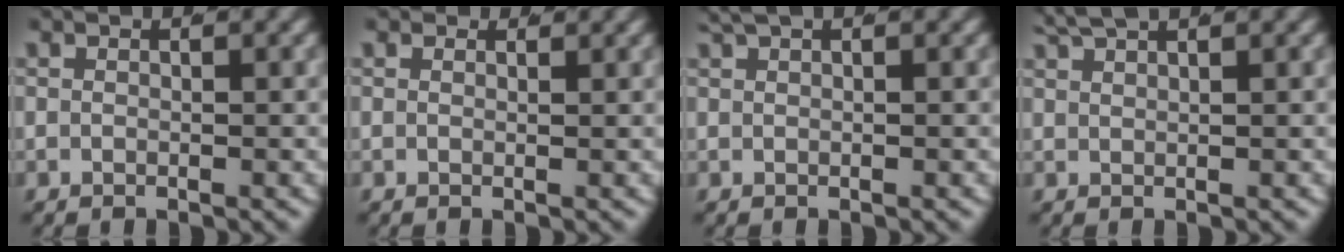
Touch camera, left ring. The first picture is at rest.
{"total": 0.7, "force": [0.6, 0.1, 0.1], "torque": [0.001, -0.005, 0.012]}
{"total": 1.3, "force": [1.1, -0.3, 0.6], "torque": [-0.010, 0.004, 0.021]}
{"total": 2.4, "force": [2.2, -0.3, 0.8], "torque": [-0.012, 0.004, 0.044]}